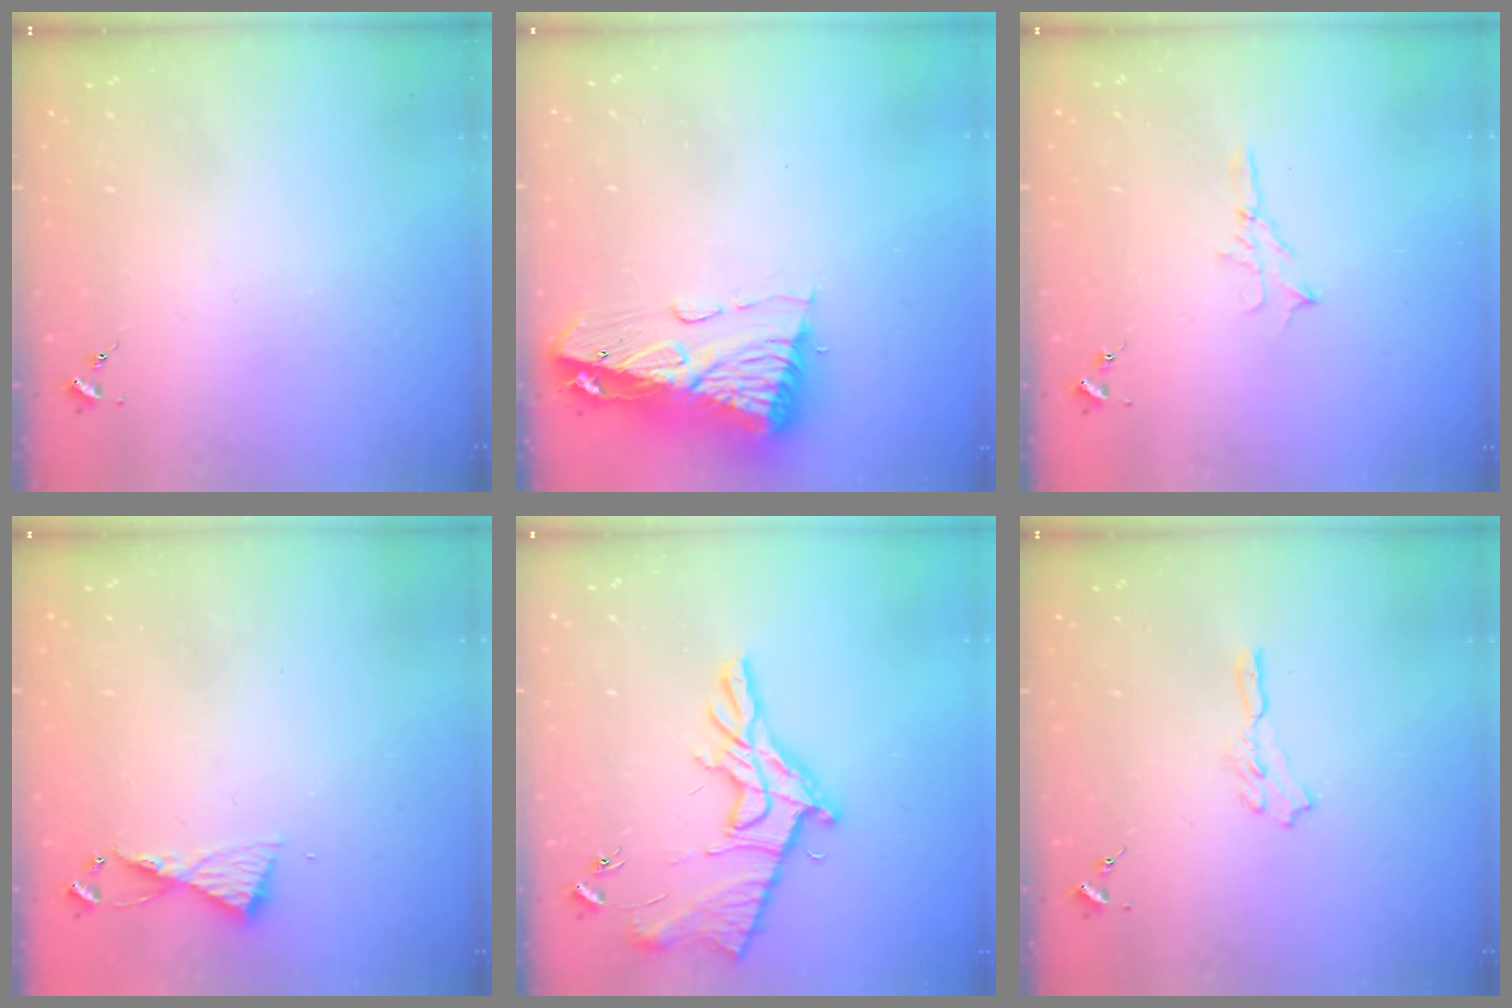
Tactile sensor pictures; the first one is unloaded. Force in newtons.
{"total": 12.6, "press": 12.5, "slide": 1.4}
{"total": 4.7, "press": 4.7, "slide": 0.5}
{"total": 6.0, "press": 6.0, "slide": 0.6}
{"total": 15.3, "press": 15.3, "slide": 0.6}
{"total": 3.8, "press": 3.8, "slide": 0.3}